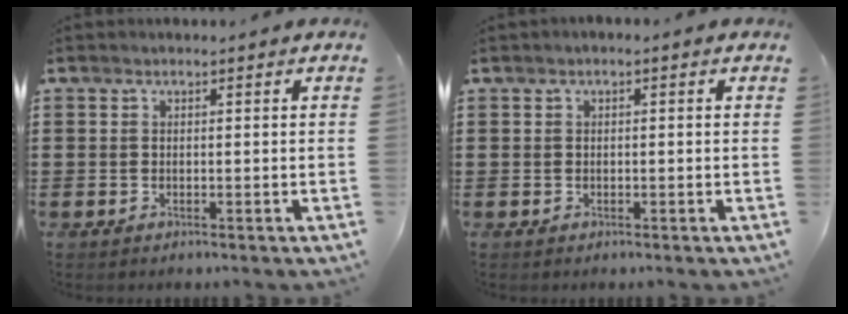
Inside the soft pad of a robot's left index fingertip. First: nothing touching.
{"total": 0.6, "force": [-0.4, 0.2, 0.4], "torque": [-0.008, -0.002, -0.007]}